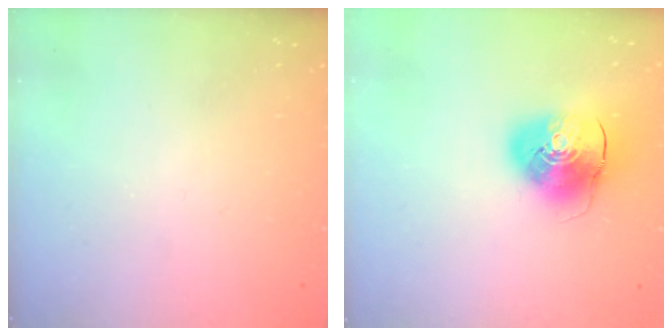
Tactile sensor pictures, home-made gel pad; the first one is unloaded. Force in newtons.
{"total": 10.7, "press": 10.6, "slide": 1.8}